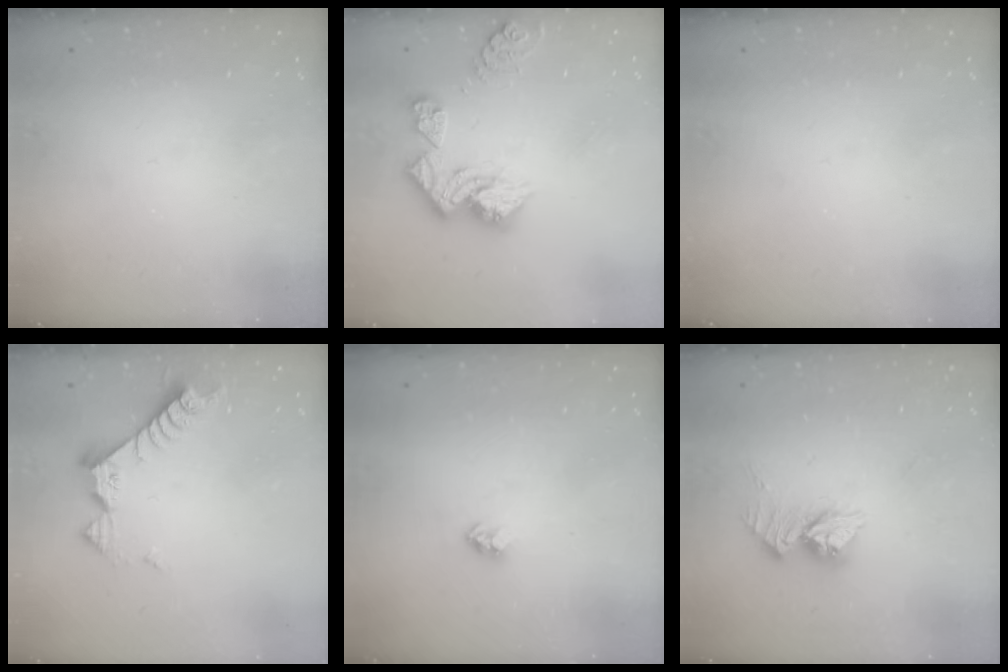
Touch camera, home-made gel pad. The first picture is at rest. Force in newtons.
{"total": 13.1, "press": 13.0, "slide": 1.4}
{"total": 0.0}
{"total": 8.6, "press": 8.5, "slide": 0.8}
{"total": 2.3, "press": 2.3, "slide": 0.1}
{"total": 10.6, "press": 10.6, "slide": 1.0}